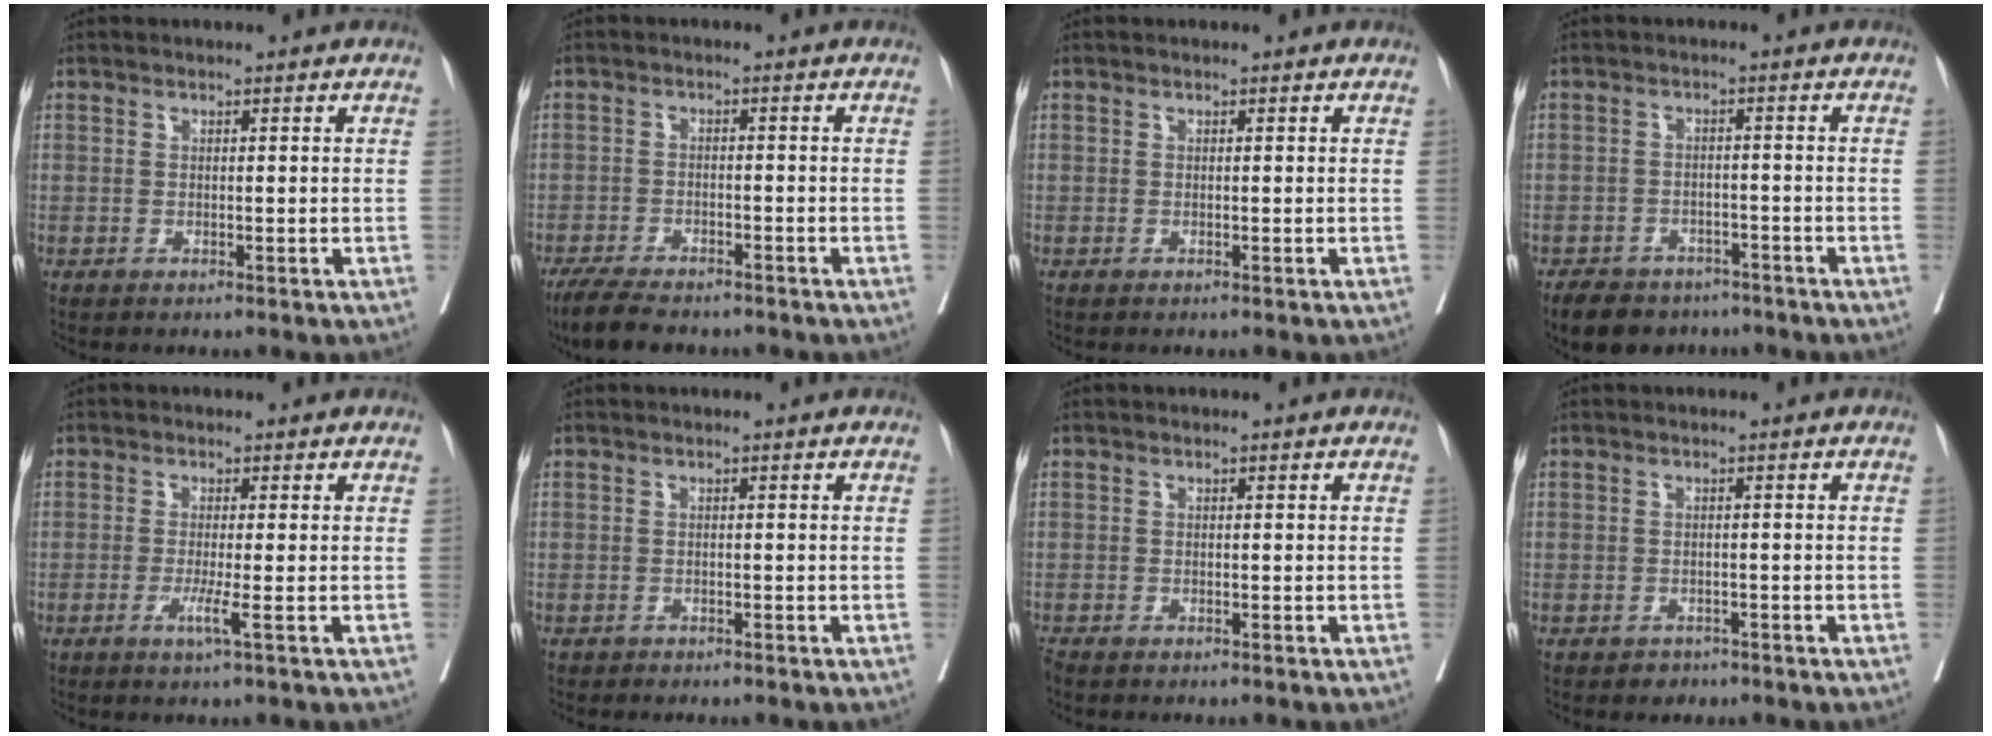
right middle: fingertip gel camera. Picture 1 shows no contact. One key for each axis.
{"total": 7.7, "fx": -6.5, "fy": 2.1, "fz": 3.6, "tx": -0.060, "ty": -0.014, "tz": -0.107}
{"total": 0.0}
{"total": 7.9, "fx": -6.2, "fy": 4.3, "fz": 2.1, "tx": -0.030, "ty": 0.003, "tz": -0.090}
{"total": 2.5, "fx": -0.9, "fy": -0.5, "fz": 2.3, "tx": -0.045, "ty": -0.006, "tz": -0.017}
{"total": 0.6, "fx": -0.5, "fy": 0.3, "fz": 0.0, "tx": -0.009, "ty": 0.000, "tz": -0.012}
{"total": 1.1, "fx": -1.0, "fy": 0.4, "fz": 0.4, "tx": -0.014, "ty": -0.005, "tz": -0.019}
{"total": 1.5, "fx": -1.1, "fy": 1.1, "fz": 0.1, "tx": -0.005, "ty": 0.003, "tz": -0.015}